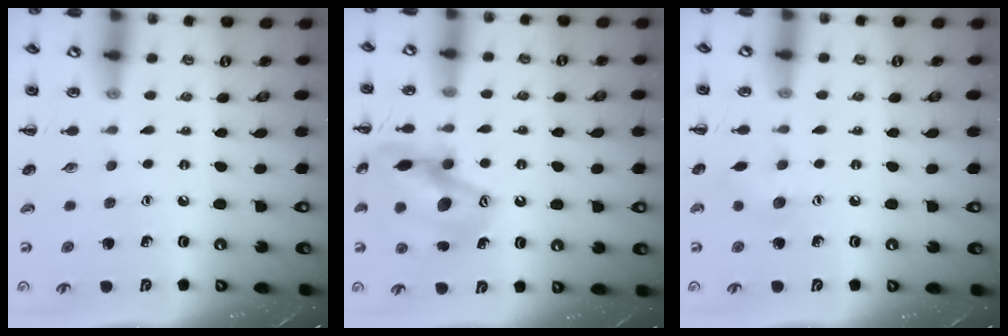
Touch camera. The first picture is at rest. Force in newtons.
{"total": 15.6, "press": 15.2, "slide": 3.7}
{"total": 5.1, "press": 5.0, "slide": 1.1}